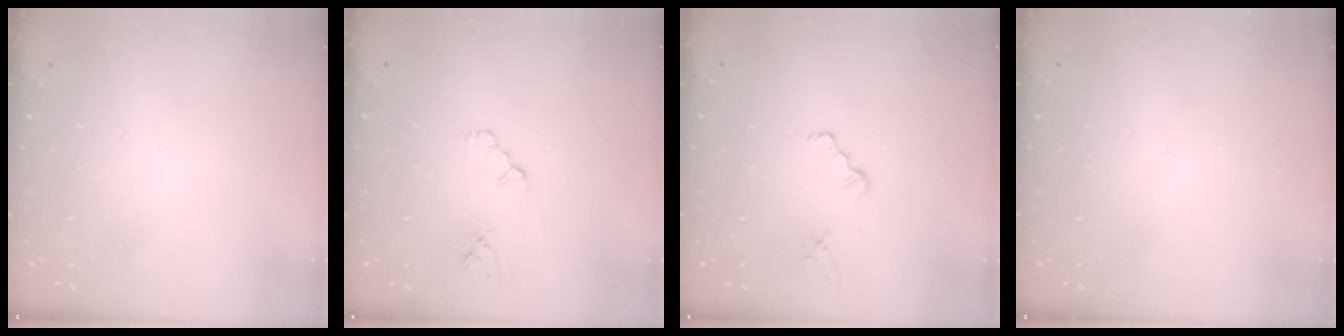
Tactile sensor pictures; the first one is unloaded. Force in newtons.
{"total": 2.4, "press": 2.3, "slide": 0.4}
{"total": 1.9, "press": 1.9, "slide": 0.3}
{"total": 0.0}